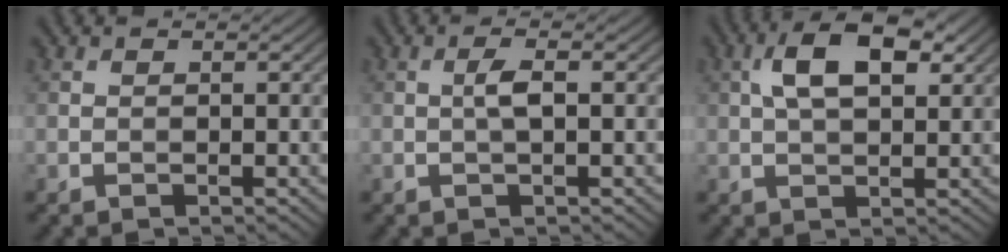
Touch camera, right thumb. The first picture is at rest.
{"total": 2.1, "force": [0.1, 0.4, 2.0], "torque": [-0.041, 0.007, 0.000]}
{"total": 7.4, "force": [2.4, 3.5, 6.1], "torque": [-0.115, 0.012, 0.036]}